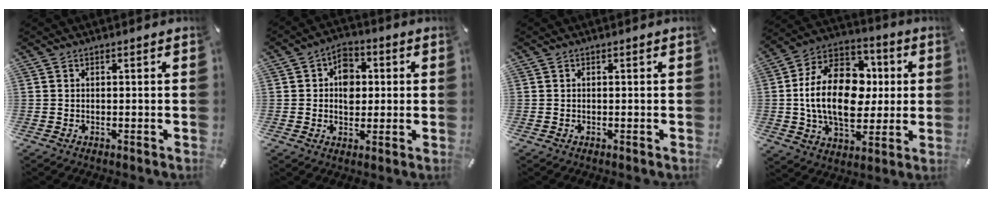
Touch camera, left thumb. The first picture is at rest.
{"total": 7.4, "force": [0.6, 5.9, 4.5], "torque": [-0.052, 0.001, 0.007]}
{"total": 0.0}
{"total": 21.6, "force": [0.0, 15.3, 15.2], "torque": [-0.290, 0.010, -0.002]}